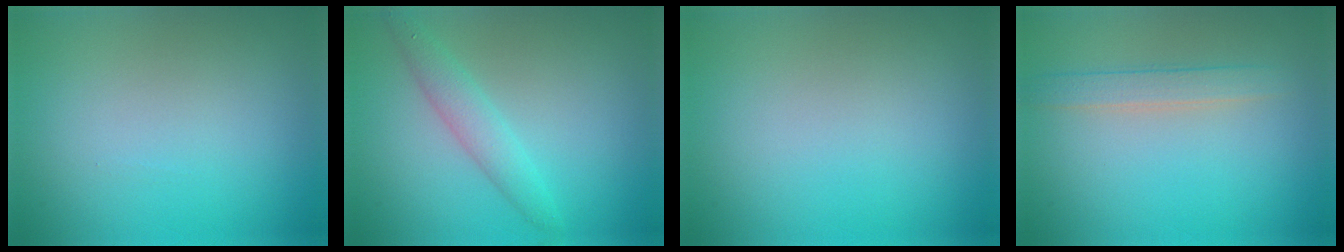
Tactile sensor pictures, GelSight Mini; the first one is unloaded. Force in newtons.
{"total": 2.4, "press": 2.4, "slide": 0.1}
{"total": 0.0}
{"total": 2.1, "press": 2.1, "slide": 0.1}